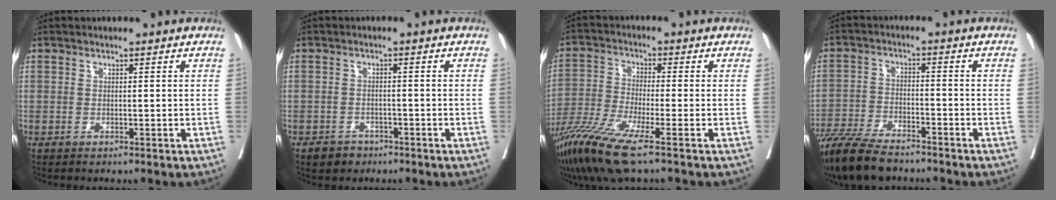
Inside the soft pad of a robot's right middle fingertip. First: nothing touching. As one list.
[{"total": 2.7, "force": [-1.9, 1.9, 0.6], "torque": [-0.012, 0.006, -0.026]}, {"total": 10.8, "force": [-7.0, 0.2, 8.2], "torque": [-0.168, -0.033, -0.136]}, {"total": 12.1, "force": [-10.1, 2.6, 6.1], "torque": [-0.110, -0.029, -0.174]}]